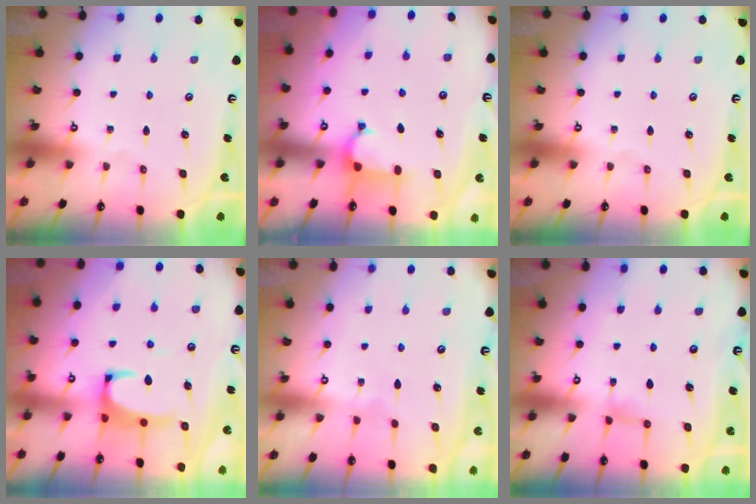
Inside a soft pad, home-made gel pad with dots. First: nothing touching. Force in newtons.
{"total": 1.7, "press": 1.6, "slide": 0.5}
{"total": 0.0}
{"total": 2.5, "press": 2.2, "slide": 1.1}
{"total": 4.2, "press": 4.2, "slide": 0.1}
{"total": 0.0}